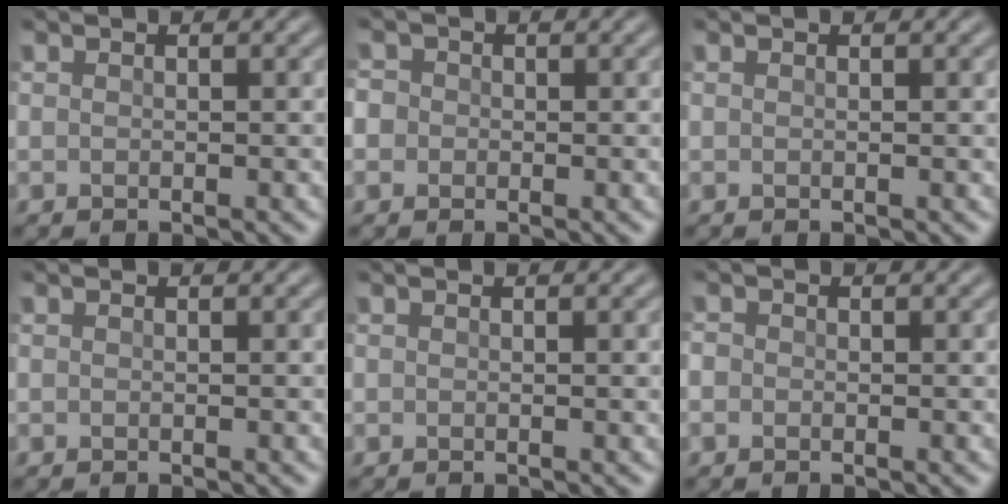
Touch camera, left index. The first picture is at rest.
{"total": 3.2, "force": [0.7, 2.9, 1.2], "torque": [-0.004, 0.025, -0.017]}
{"total": 0.6, "force": [0.5, 0.1, 0.3], "torque": [-0.005, 0.004, 0.010]}
{"total": 0.0}
{"total": 0.8, "force": [0.6, 0.2, 0.6], "torque": [-0.009, 0.002, 0.012]}
{"total": 0.7, "force": [-0.1, 0.7, 0.1], "torque": [0.002, -0.003, -0.003]}